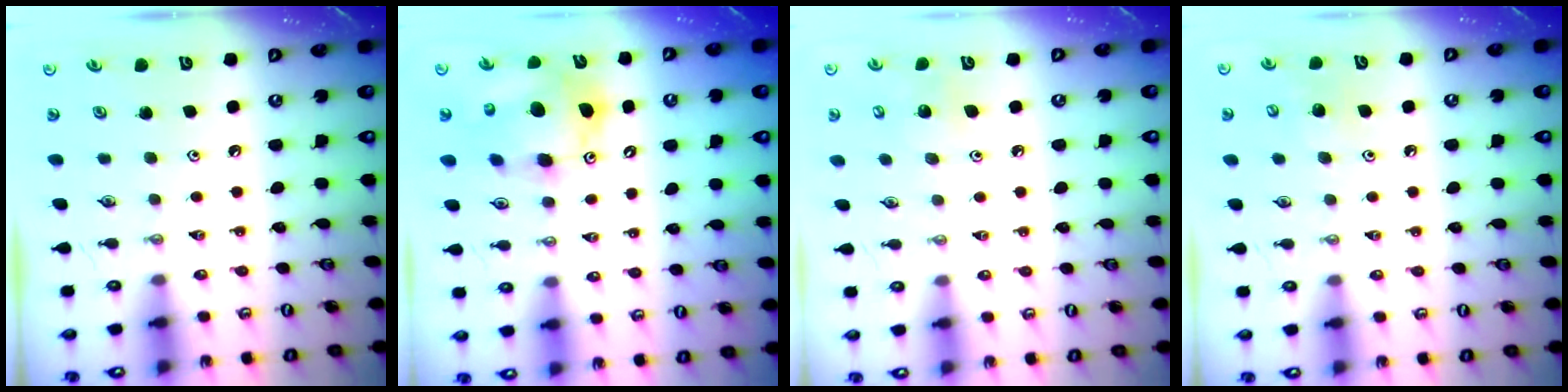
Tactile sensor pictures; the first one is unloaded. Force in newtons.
{"total": 14.2, "press": 14.0, "slide": 2.4}
{"total": 7.5, "press": 7.4, "slide": 1.1}
{"total": 7.0, "press": 7.0, "slide": 1.0}